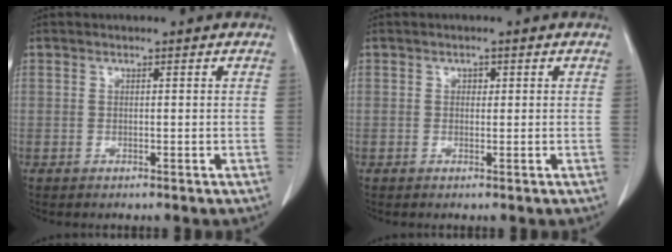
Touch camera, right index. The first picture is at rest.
{"total": 0.7, "force": [0.2, 0.6, 0.4], "torque": [-0.003, 0.002, 0.001]}